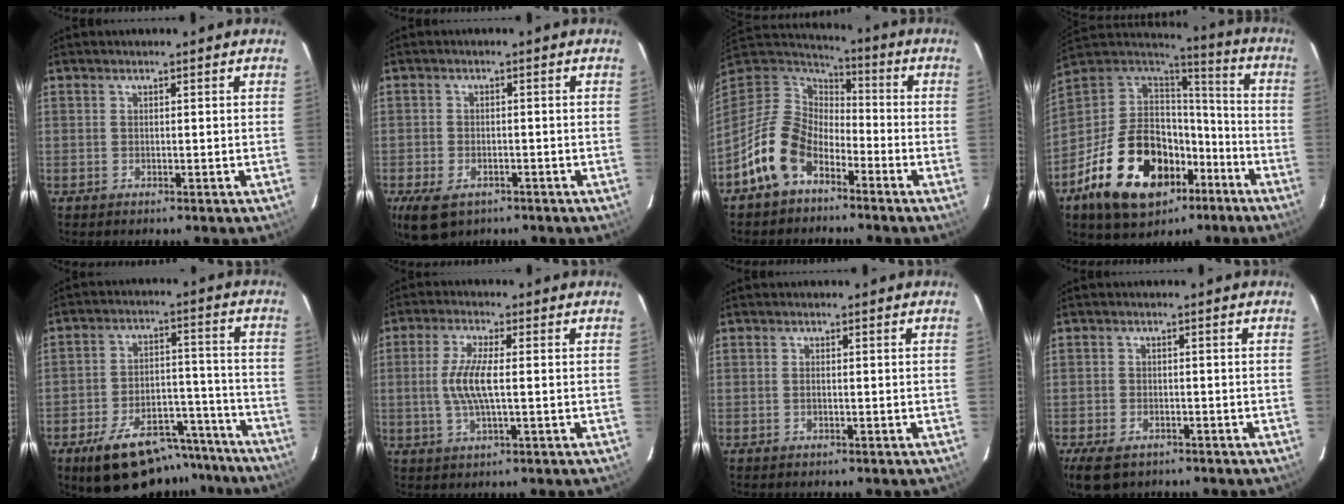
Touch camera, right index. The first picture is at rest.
{"total": 7.4, "force": [-4.3, 4.5, 4.0], "torque": [-0.097, -0.020, -0.072]}
{"total": 13.4, "force": [-7.3, 8.5, 7.3], "torque": [-0.163, 0.012, -0.139]}
{"total": 28.2, "force": [-13.4, 16.3, 18.6], "torque": [-0.374, -0.006, -0.209]}
{"total": 18.6, "force": [-14.4, 8.3, 8.4], "torque": [-0.152, 0.033, -0.189]}
{"total": 7.4, "force": [-0.2, 1.8, 7.1], "torque": [-0.144, -0.001, -0.003]}
{"total": 0.6, "force": [-0.1, 0.2, 0.5], "torque": [-0.012, 0.001, -0.004]}
{"total": 6.5, "force": [-4.2, 3.9, 3.2], "torque": [-0.082, -0.016, -0.071]}